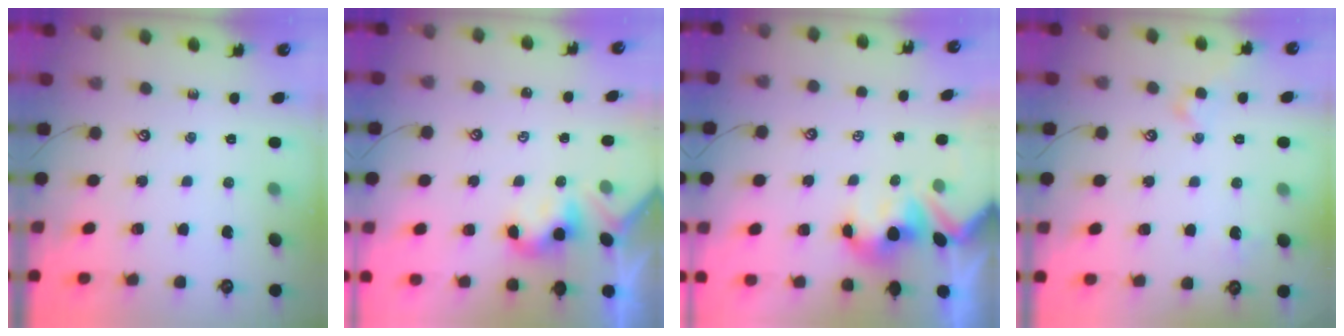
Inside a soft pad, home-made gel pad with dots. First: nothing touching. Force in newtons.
{"total": 2.2, "press": 2.2, "slide": 0.2}
{"total": 2.1, "press": 2.0, "slide": 0.7}
{"total": 1.1, "press": 1.1, "slide": 0.4}